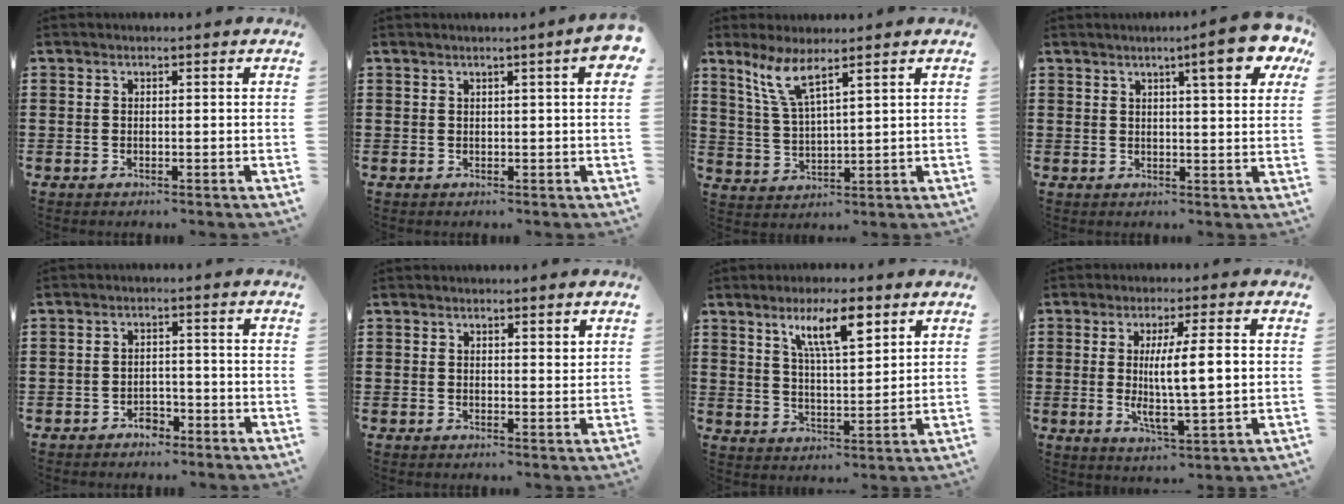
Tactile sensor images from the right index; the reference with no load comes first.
{"total": 3.0, "force": [1.3, 0.1, 2.7], "torque": [-0.045, -0.003, 0.021]}
{"total": 5.8, "force": [3.8, 0.8, 4.3], "torque": [-0.098, -0.003, 0.068]}
{"total": 7.9, "force": [4.6, 0.9, 6.4], "torque": [-0.102, -0.008, 0.070]}
{"total": 2.5, "force": [-2.1, 1.1, 0.8], "torque": [-0.020, 0.002, -0.042]}
{"total": 1.4, "force": [1.3, 0.3, 0.4], "torque": [-0.011, 0.002, 0.025]}
{"total": 8.9, "force": [4.9, 2.3, 7.0], "torque": [-0.124, -0.002, 0.079]}
{"total": 9.0, "force": [1.2, 1.8, 8.8], "torque": [-0.155, -0.003, 0.016]}